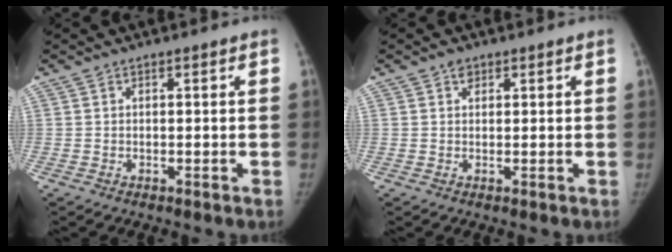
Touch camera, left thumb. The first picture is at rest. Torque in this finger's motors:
{"motor_torque": [0.07, -0.08, 0.08, -0.04, 0.06]}